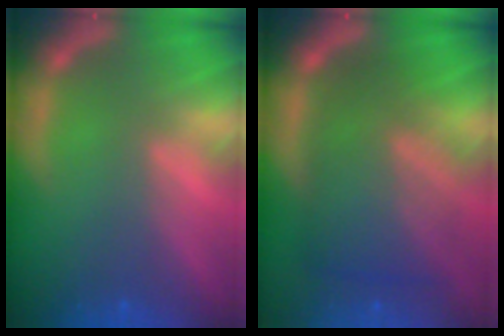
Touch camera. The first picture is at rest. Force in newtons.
{"total": 9.0}